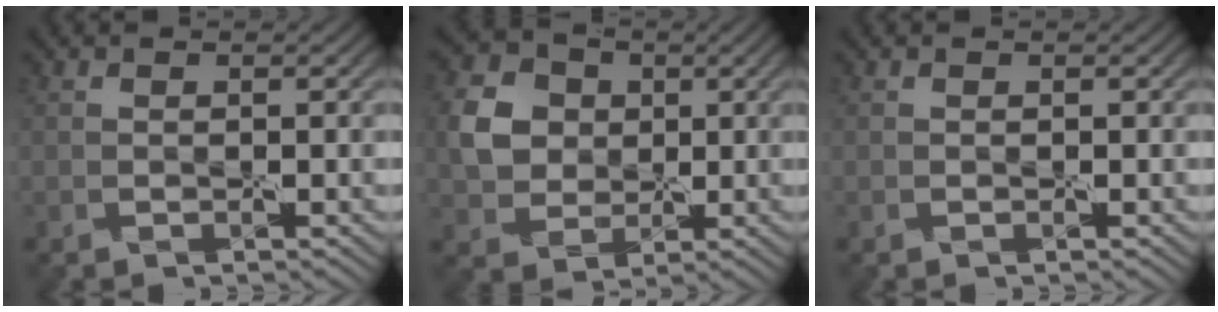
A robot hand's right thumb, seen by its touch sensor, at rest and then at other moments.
{"total": 5.3, "force": [1.2, 4.8, 1.8], "torque": [-0.048, 0.013, 0.015]}
{"total": 0.0}